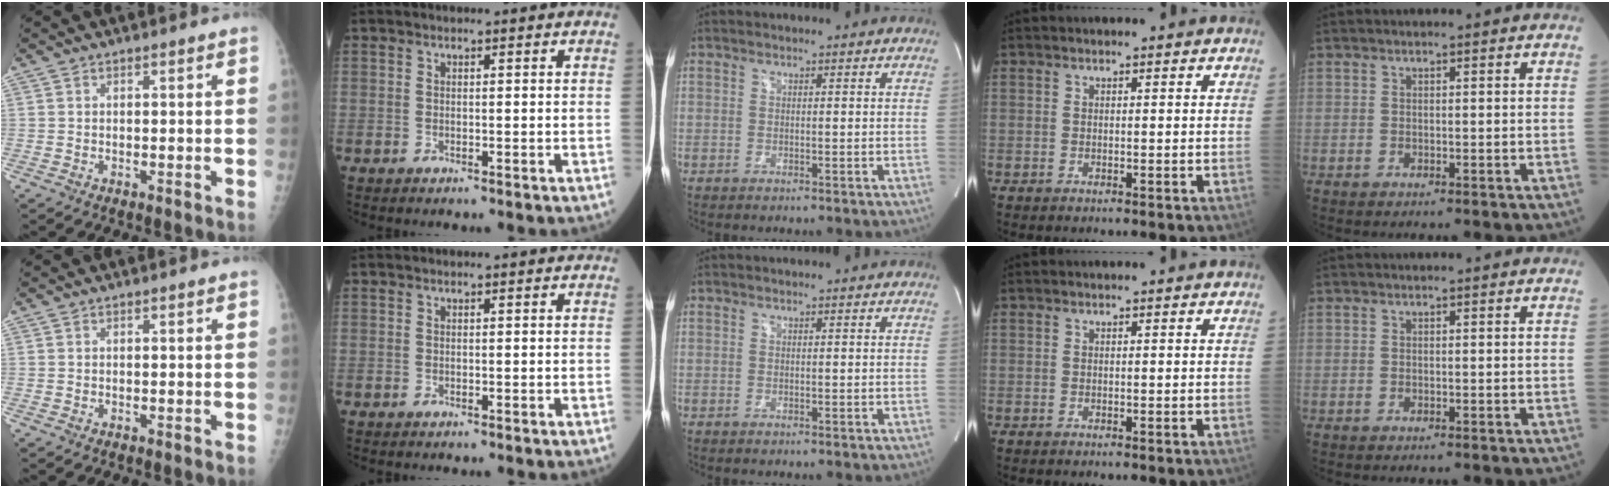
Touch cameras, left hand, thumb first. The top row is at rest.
{}